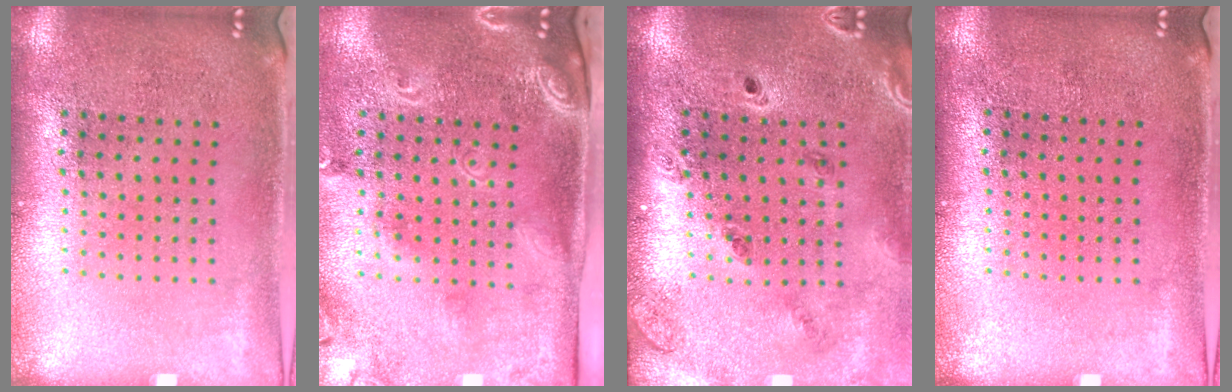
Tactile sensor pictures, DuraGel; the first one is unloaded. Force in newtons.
{"total": 2.5, "press": 1.8, "slide": 1.7}
{"total": 1.4, "press": 1.4, "slide": 0.2}
{"total": 0.0}